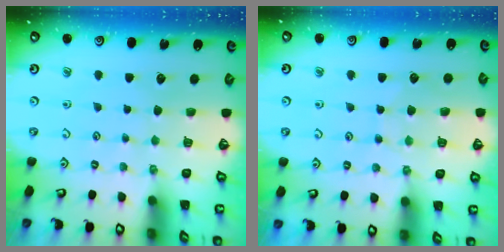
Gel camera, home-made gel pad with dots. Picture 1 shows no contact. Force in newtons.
{"total": 6.6, "press": 6.5, "slide": 0.6}